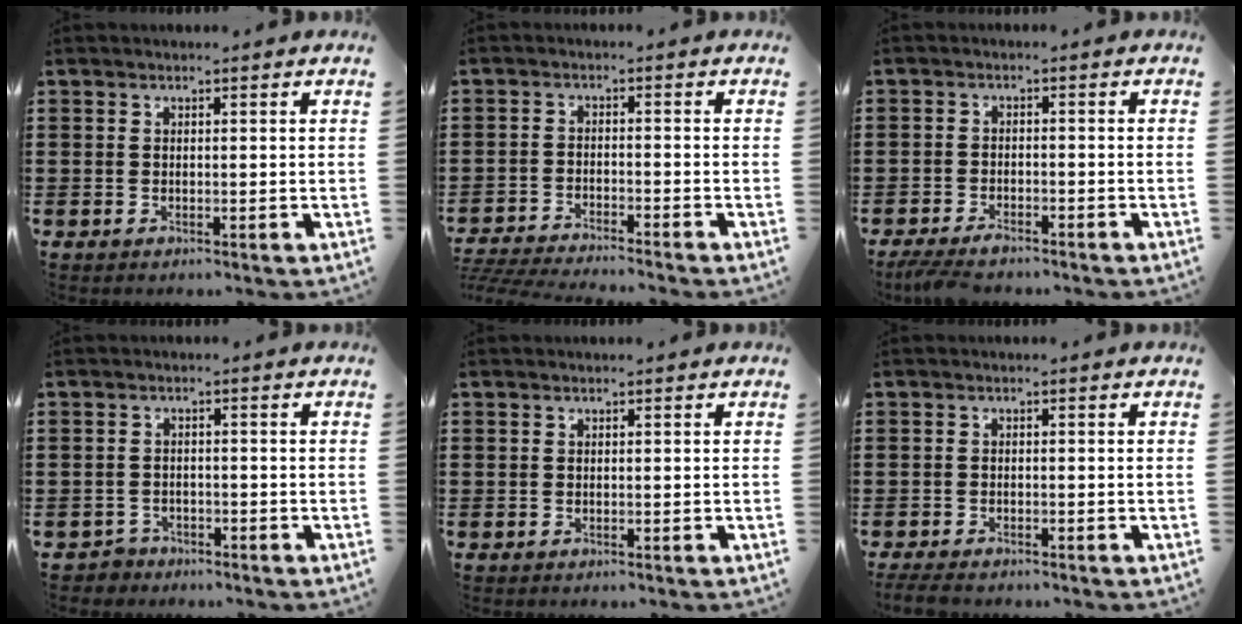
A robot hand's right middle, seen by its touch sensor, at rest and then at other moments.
{"total": 3.6, "force": [-3.5, -0.3, 0.6], "torque": [-0.027, -0.011, -0.078]}
{"total": 2.8, "force": [-2.6, 0.5, 0.9], "torque": [-0.025, 0.000, -0.055]}
{"total": 2.3, "force": [-2.1, 0.8, -0.2], "torque": [-0.005, 0.001, -0.049]}
{"total": 0.0}
{"total": 1.8, "force": [-1.7, 0.3, 0.6], "torque": [-0.021, -0.001, -0.036]}